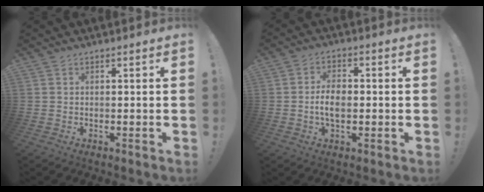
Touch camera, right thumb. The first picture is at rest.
{"total": 6.4, "force": [-1.1, 3.6, 5.1], "torque": [-0.087, 0.004, -0.025]}